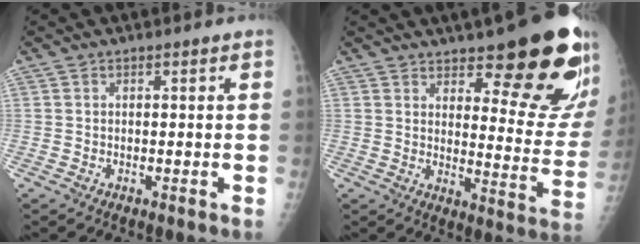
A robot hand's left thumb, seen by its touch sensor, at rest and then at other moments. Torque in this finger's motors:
{"motor_torque": [0.42, 0.55, -0.11, -0.28, 0.15]}